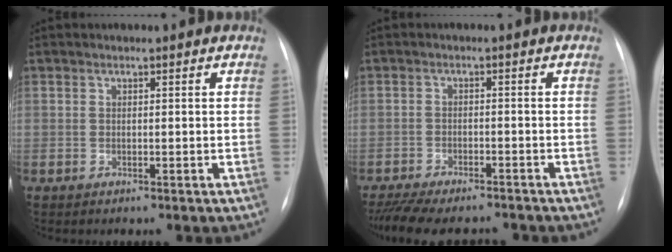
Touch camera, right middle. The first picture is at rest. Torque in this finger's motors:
{"motor_torque": [0.37, -0.38, 0.13, 0.06]}